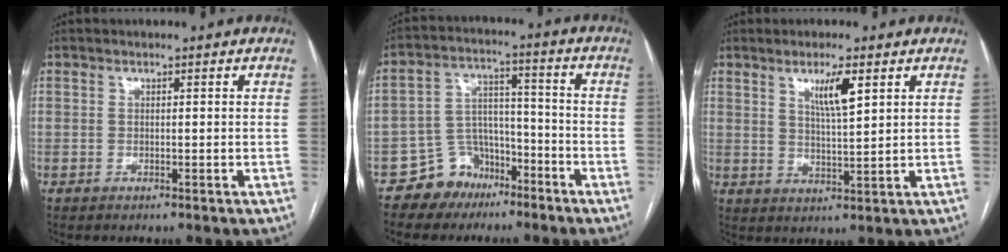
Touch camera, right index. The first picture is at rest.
{"total": 7.9, "force": [-5.5, 5.5, 1.4], "torque": [-0.021, 0.027, -0.092]}
{"total": 5.4, "force": [2.7, 0.4, 4.7], "torque": [-0.081, -0.007, 0.048]}